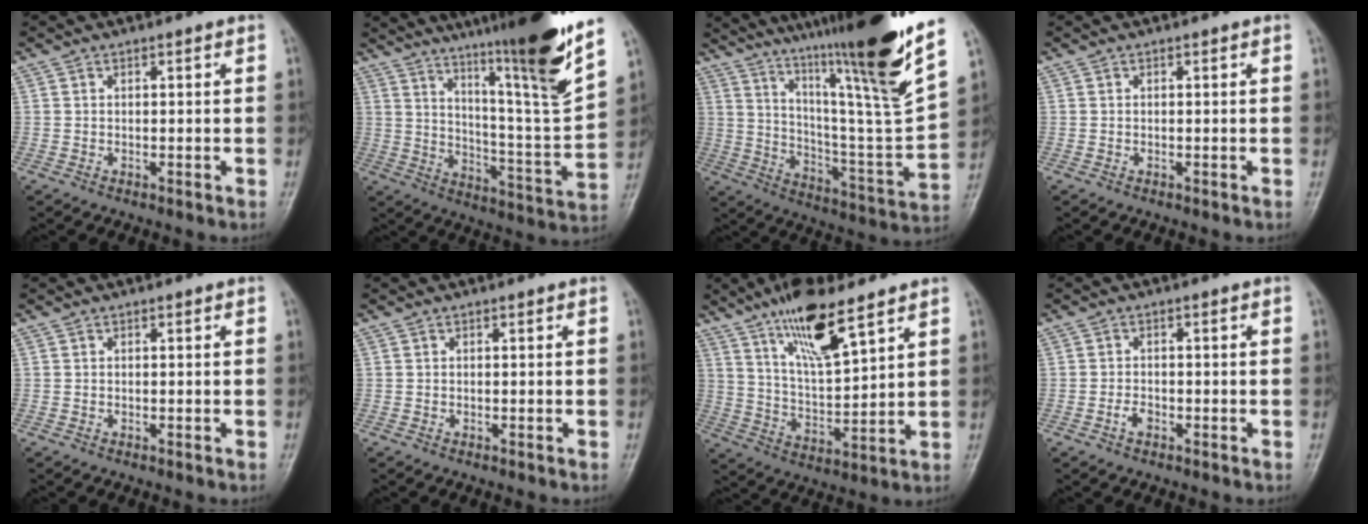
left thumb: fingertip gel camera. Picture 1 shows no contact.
{"total": 22.0, "force": [14.8, 0.8, 16.3], "torque": [-0.223, -0.076, 0.234]}
{"total": 28.6, "force": [19.2, 1.8, 21.1], "torque": [-0.319, -0.097, 0.307]}
{"total": 0.0}
{"total": 0.0}
{"total": 0.0}
{"total": 13.2, "force": [8.6, 3.4, 9.4], "torque": [-0.160, -0.047, 0.165]}
{"total": 1.8, "force": [-0.9, 1.1, 1.1], "torque": [-0.021, 0.007, -0.019]}